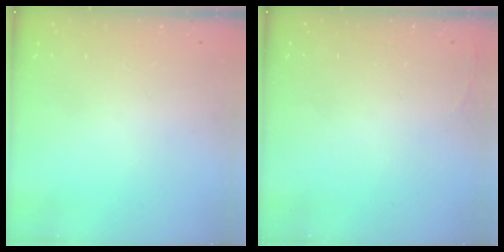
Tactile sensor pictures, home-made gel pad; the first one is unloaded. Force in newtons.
{"total": 2.5, "press": 2.4, "slide": 0.9}